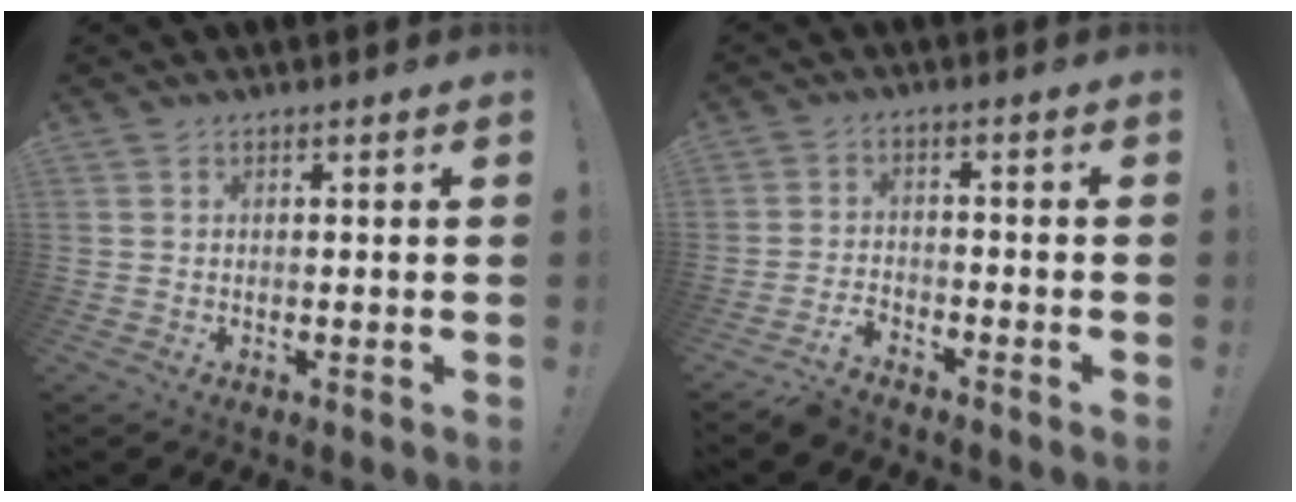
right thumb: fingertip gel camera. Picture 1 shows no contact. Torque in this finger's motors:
{"motor_torque": [0.43, 0.45, 0.27, -0.93, 0.00]}